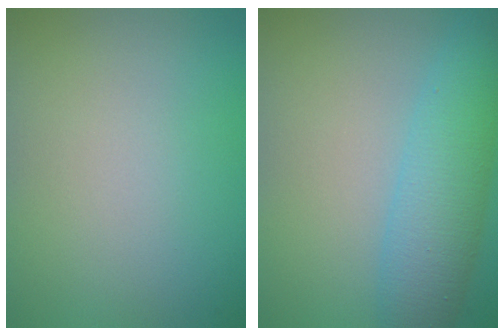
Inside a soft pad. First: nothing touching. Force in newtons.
{"total": 5.1, "press": 5.1, "slide": 0.3}